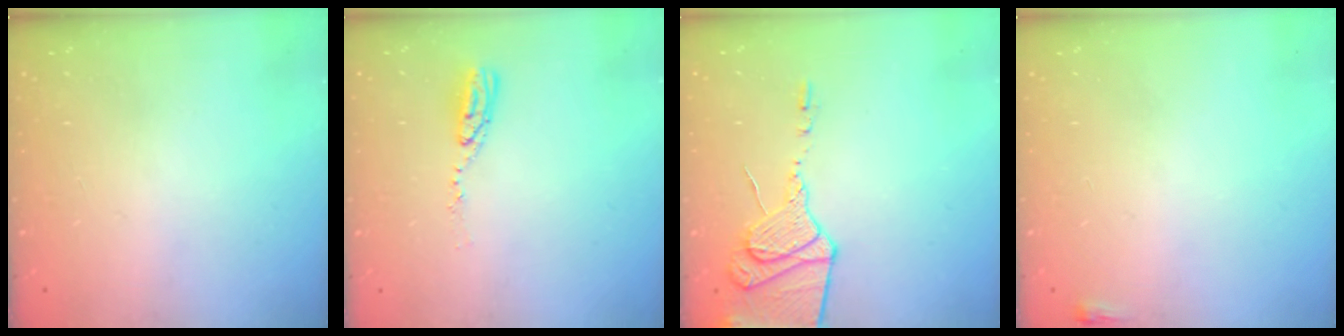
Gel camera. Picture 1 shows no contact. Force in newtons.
{"total": 5.1, "press": 5.1, "slide": 0.3}
{"total": 13.7, "press": 13.7, "slide": 1.2}
{"total": 2.0, "press": 2.0, "slide": 0.5}